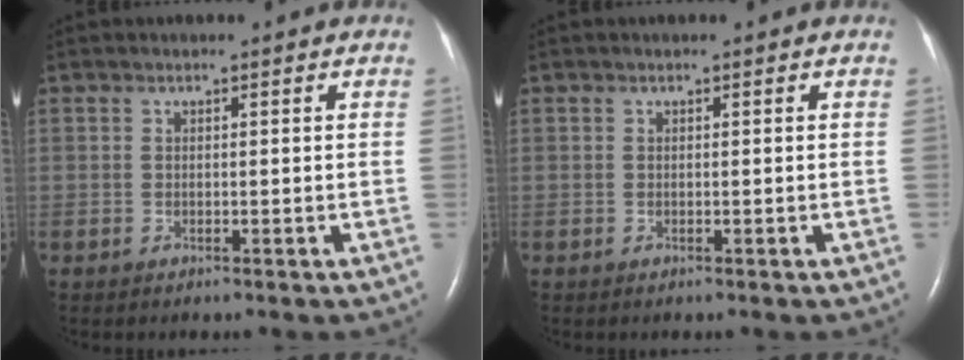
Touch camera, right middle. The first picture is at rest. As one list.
[{"total": 0.0}]